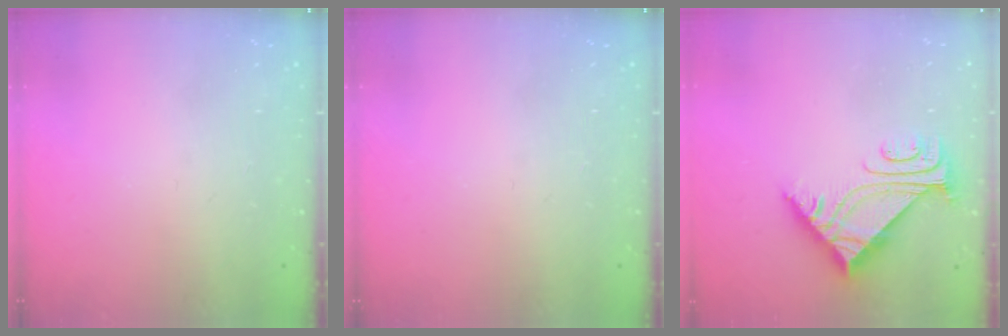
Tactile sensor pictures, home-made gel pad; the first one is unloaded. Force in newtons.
{"total": 0.0}
{"total": 7.0, "press": 6.9, "slide": 0.9}